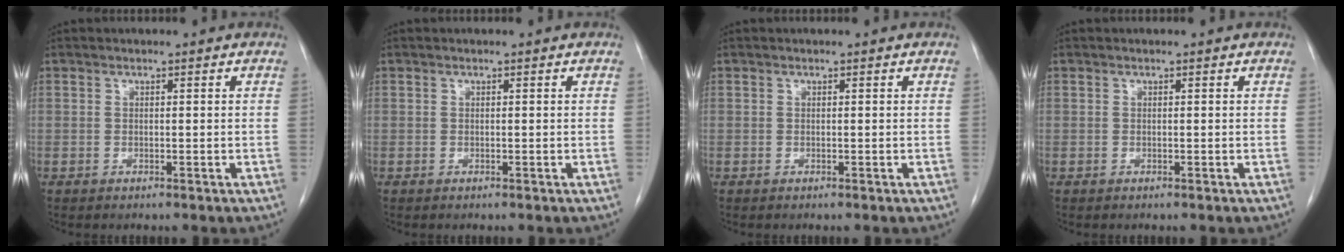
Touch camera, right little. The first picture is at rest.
{"total": 0.0}
{"total": 0.0}
{"total": 0.0}